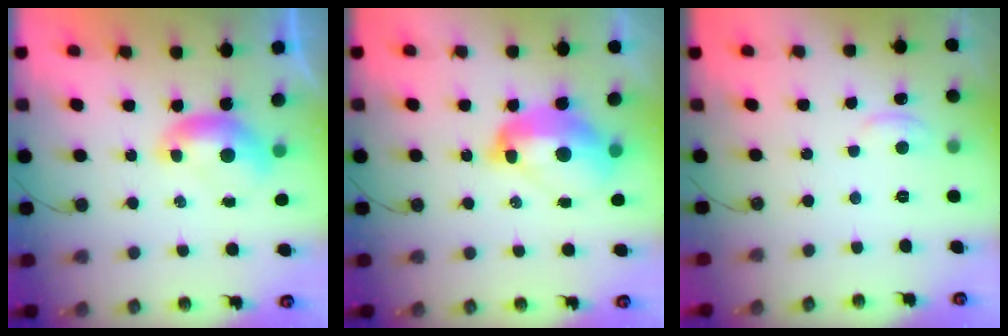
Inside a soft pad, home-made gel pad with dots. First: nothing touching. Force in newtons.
{"total": 7.7, "press": 7.6, "slide": 1.0}
{"total": 2.1, "press": 2.0, "slide": 0.5}